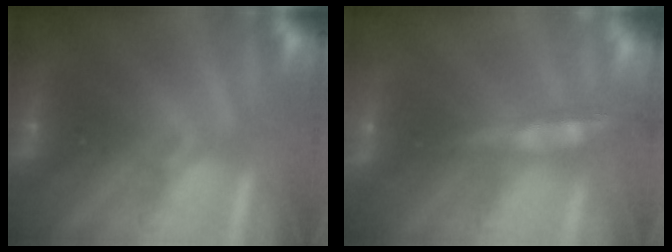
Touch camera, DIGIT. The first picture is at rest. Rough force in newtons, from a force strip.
{"total": 7.7}